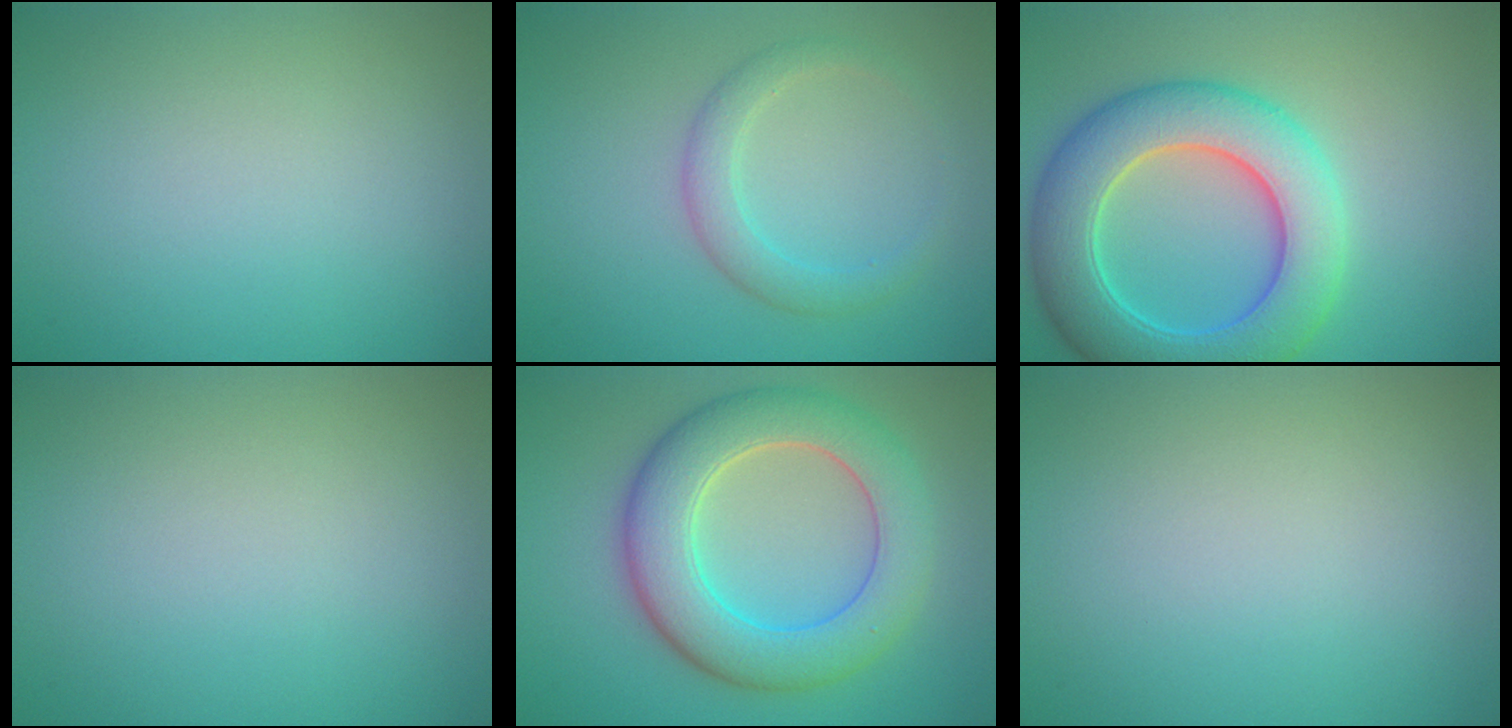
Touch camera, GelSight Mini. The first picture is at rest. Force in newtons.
{"total": 2.5, "press": 2.5, "slide": 0.1}
{"total": 8.7, "press": 8.7, "slide": 0.1}
{"total": 0.0}
{"total": 7.9, "press": 7.9, "slide": 0.5}
{"total": 0.0}